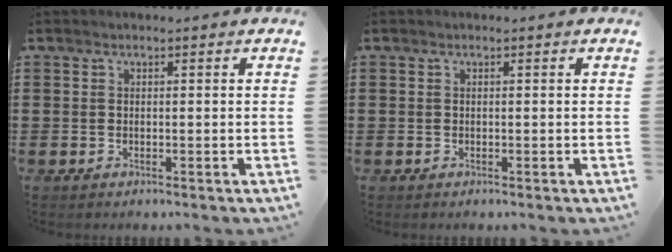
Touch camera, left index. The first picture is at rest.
{"total": 0.0}